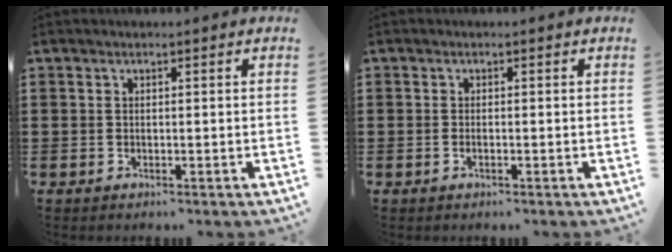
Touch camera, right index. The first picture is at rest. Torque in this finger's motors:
{"motor_torque": [-1.13, 1.01, -0.04, -0.01]}